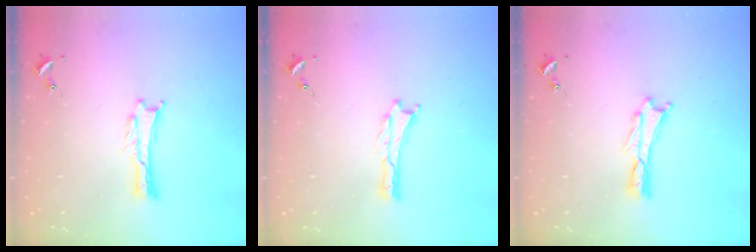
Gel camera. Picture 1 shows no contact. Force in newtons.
{"total": 0.0}
{"total": 0.0}